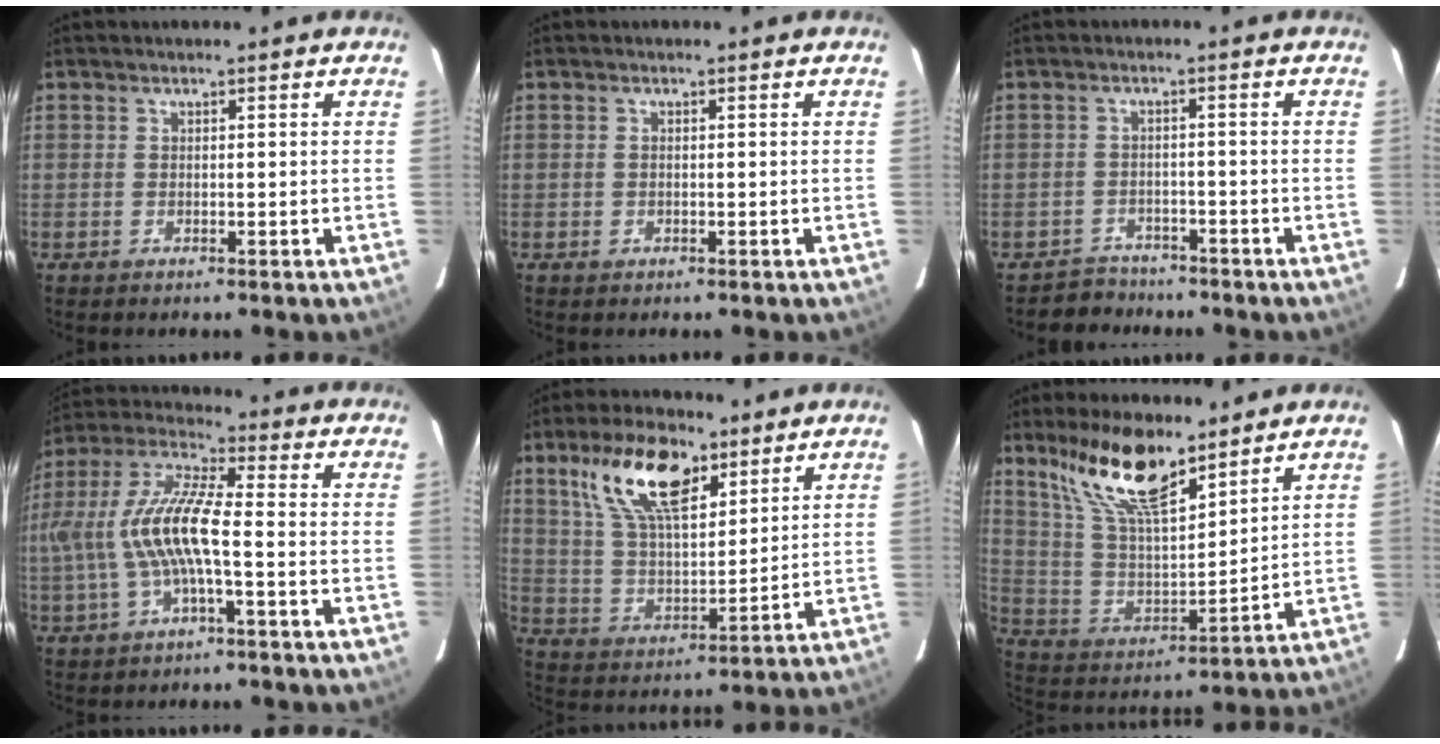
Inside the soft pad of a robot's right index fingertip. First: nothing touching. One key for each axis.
{"total": 0.5, "fx": 0.0, "fy": 0.4, "fz": 0.3, "tx": -0.006, "ty": 0.001, "tz": 0.000}
{"total": 4.3, "fx": -3.6, "fy": 2.1, "fz": -1.0, "tx": 0.008, "ty": 0.015, "tz": -0.059}
{"total": 13.3, "fx": -1.8, "fy": 2.8, "fz": 12.9, "tx": -0.255, "ty": 0.006, "tz": -0.033}
{"total": 15.3, "fx": 8.9, "fy": 6.6, "fz": 10.5, "tx": -0.194, "ty": 0.018, "tz": 0.170}
{"total": 16.1, "fx": 11.7, "fy": 4.9, "fz": 10.0, "tx": -0.193, "ty": 0.009, "tz": 0.233}